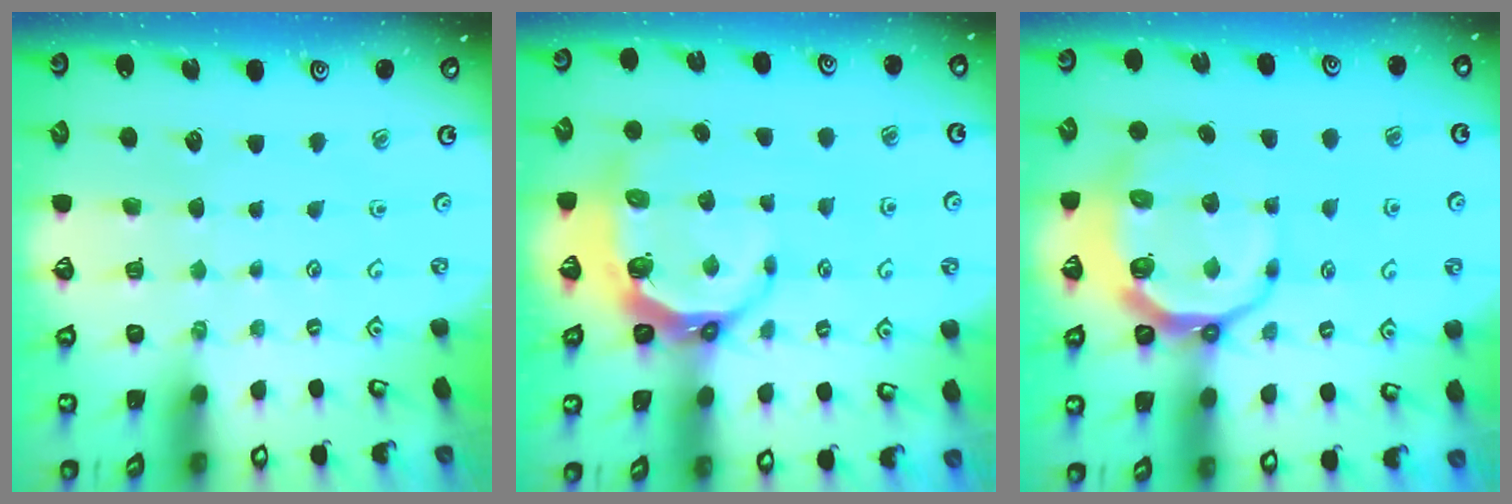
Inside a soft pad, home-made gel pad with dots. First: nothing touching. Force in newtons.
{"total": 7.8, "press": 6.7, "slide": 3.9}
{"total": 10.0, "press": 9.1, "slide": 4.0}